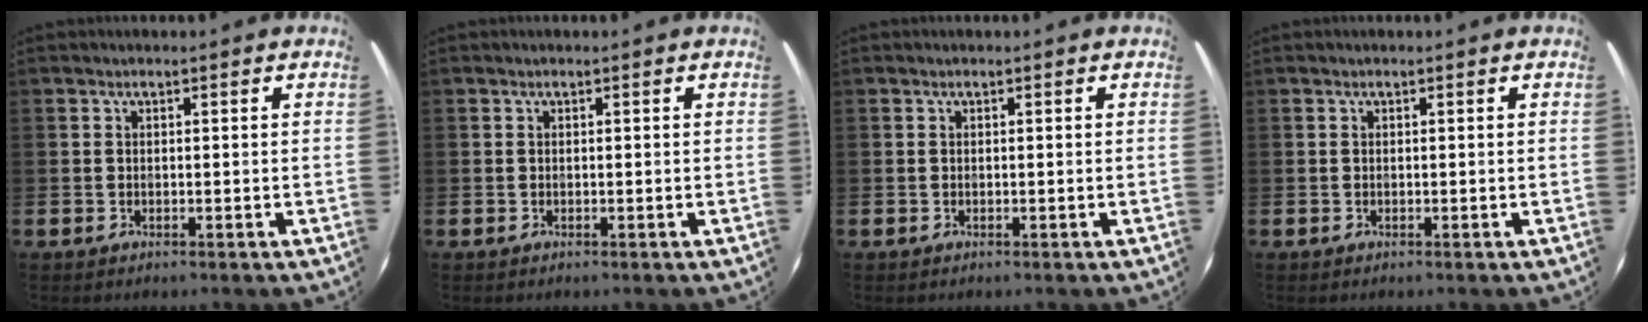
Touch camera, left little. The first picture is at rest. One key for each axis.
{"total": 0.0}
{"total": 0.0}
{"total": 0.0}